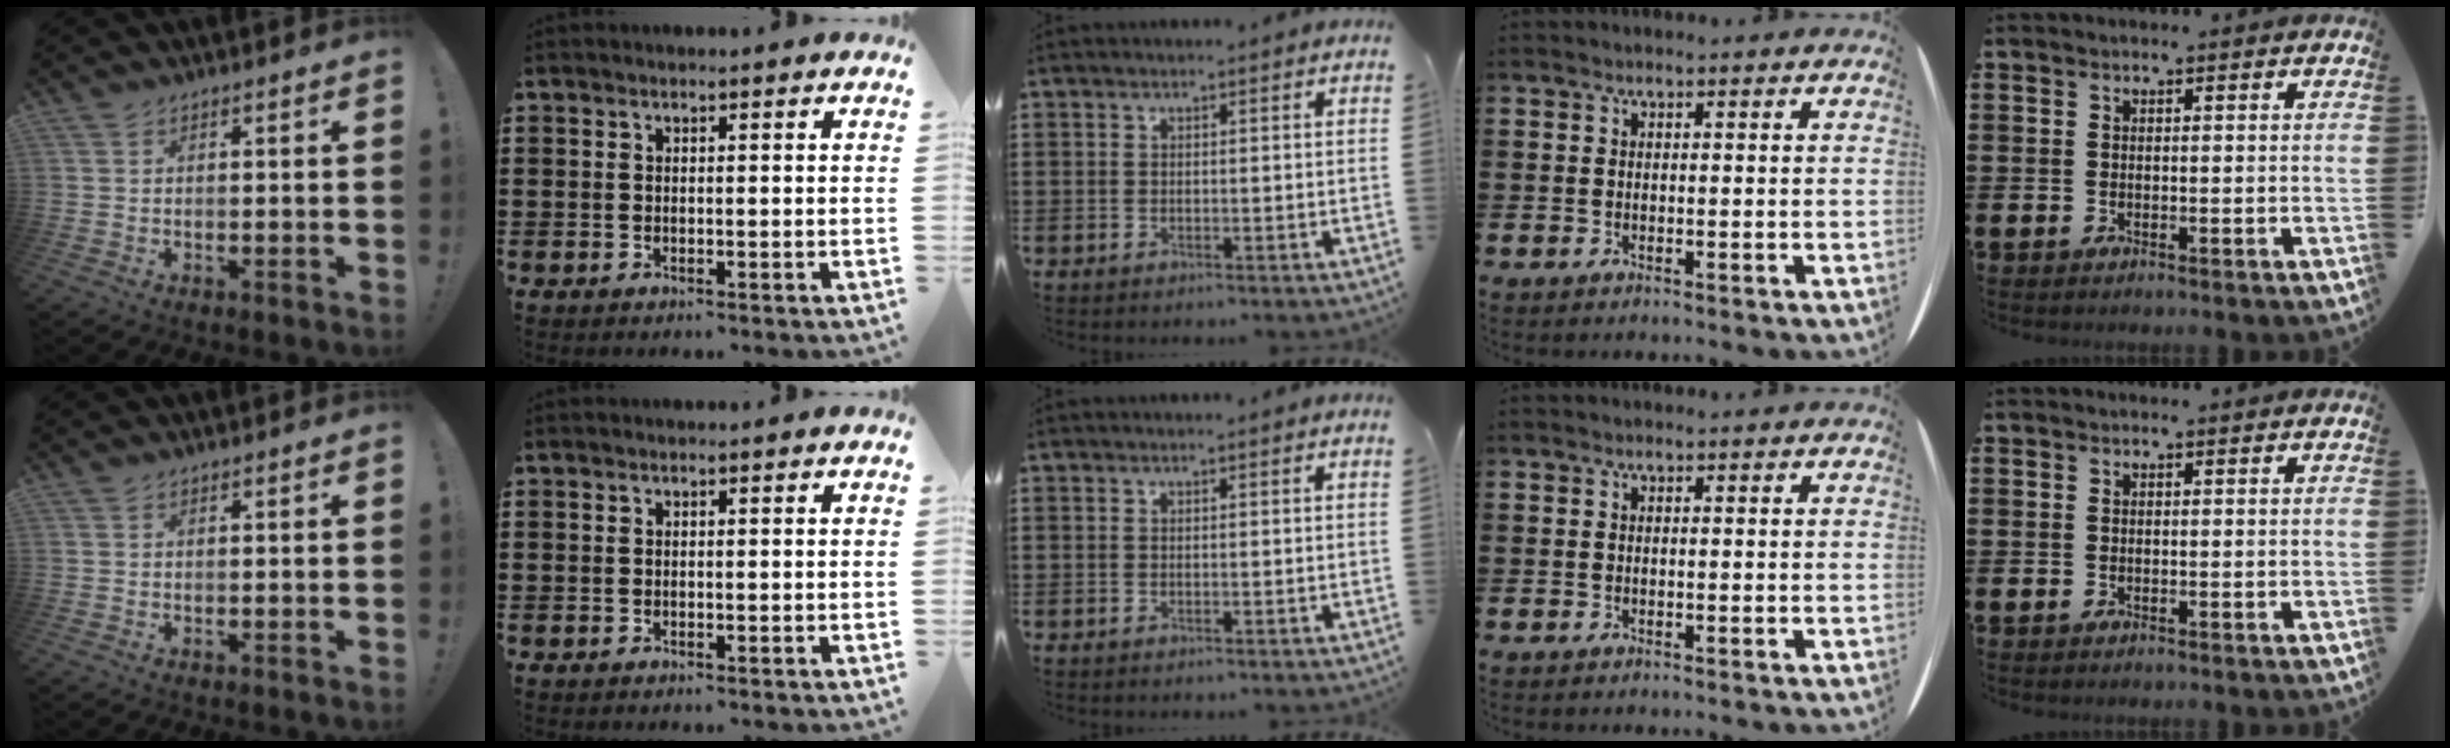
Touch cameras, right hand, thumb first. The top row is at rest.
{}